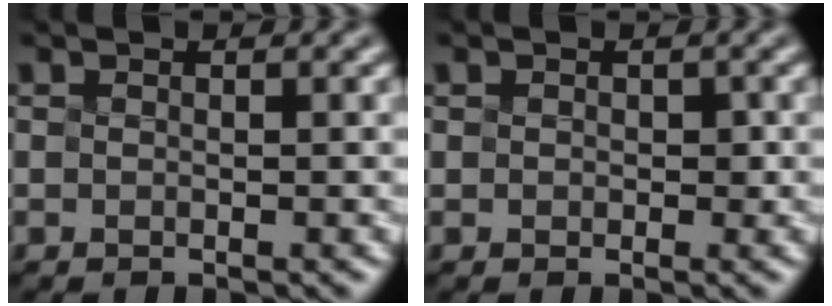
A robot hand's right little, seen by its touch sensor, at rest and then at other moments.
{"total": 0.6, "force": [-0.3, -0.1, -0.5], "torque": [-0.001, 0.000, 0.016]}